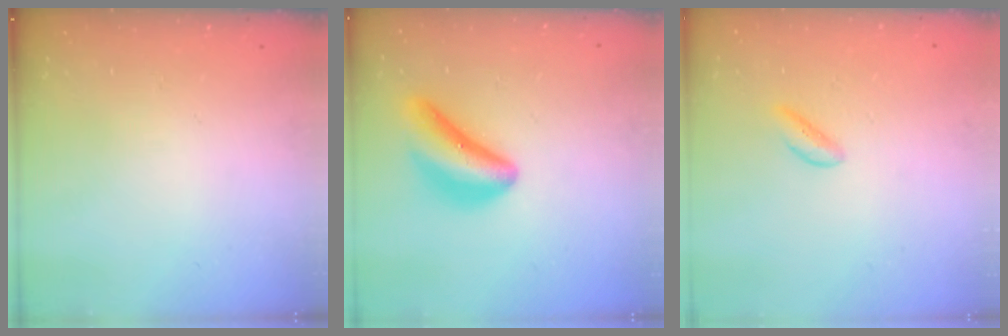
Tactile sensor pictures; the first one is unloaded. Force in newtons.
{"total": 13.3, "press": 13.3, "slide": 0.1}
{"total": 0.6, "press": 0.5, "slide": 0.3}